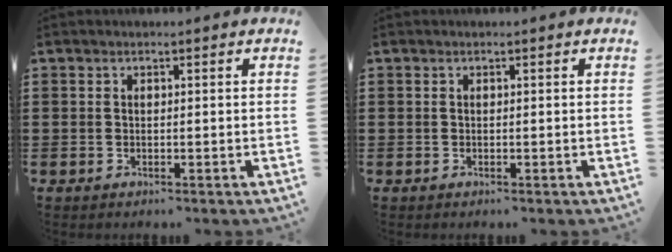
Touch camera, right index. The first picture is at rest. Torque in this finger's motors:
{"motor_torque": [0.00, 0.00, 0.00, 0.00]}